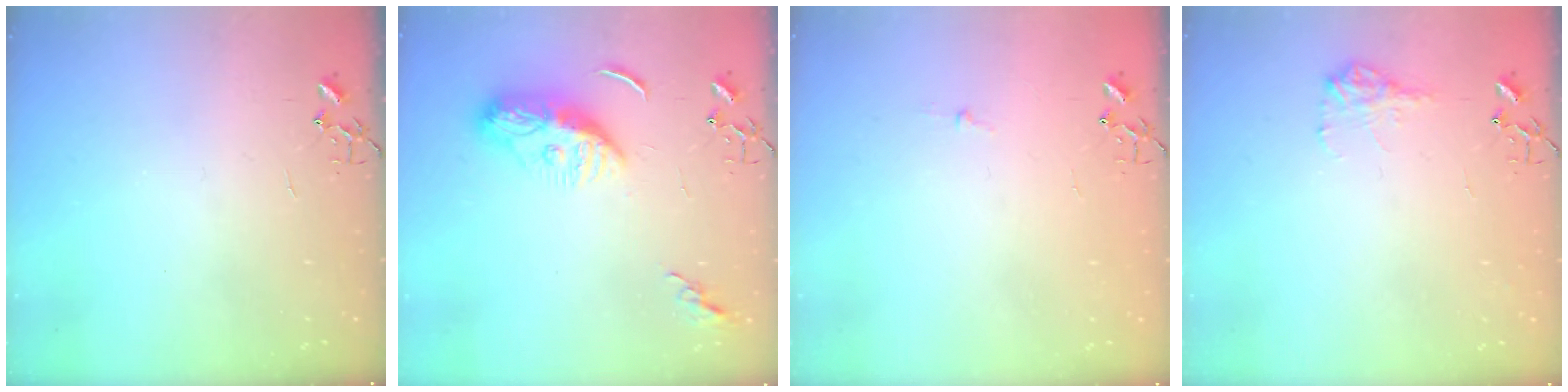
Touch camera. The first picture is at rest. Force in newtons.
{"total": 9.4, "press": 9.4, "slide": 1.0}
{"total": 2.7, "press": 2.7, "slide": 0.3}
{"total": 9.3, "press": 9.3, "slide": 0.3}